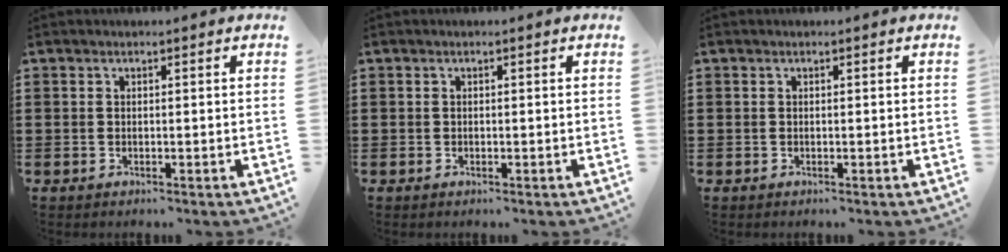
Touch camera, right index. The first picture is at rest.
{"total": 0.0}
{"total": 0.0}